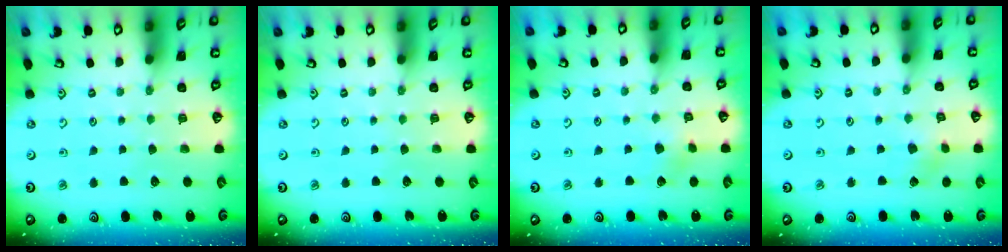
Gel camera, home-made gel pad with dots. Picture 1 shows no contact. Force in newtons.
{"total": 0.0}
{"total": 3.2, "press": 3.1, "slide": 0.3}
{"total": 2.6, "press": 2.6, "slide": 0.4}